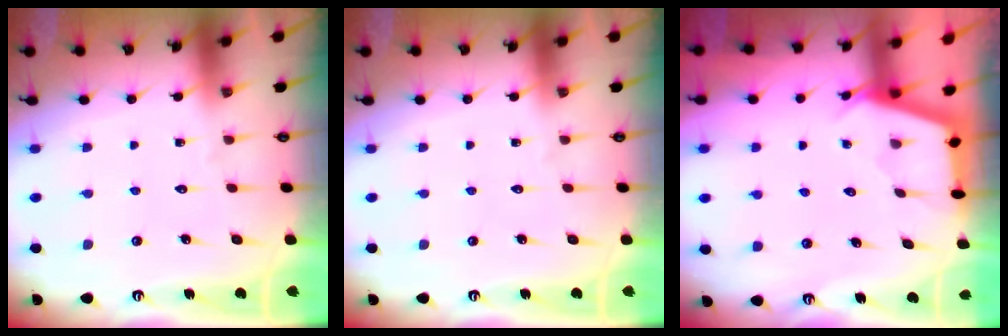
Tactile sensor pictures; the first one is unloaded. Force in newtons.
{"total": 0.0}
{"total": 2.4, "press": 2.4, "slide": 0.1}